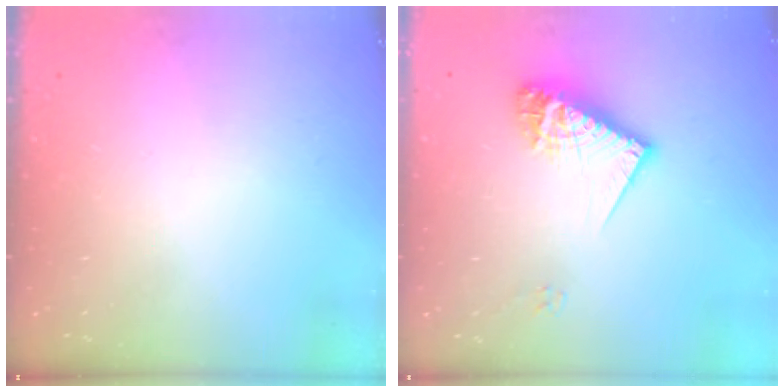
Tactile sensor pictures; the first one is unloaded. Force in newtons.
{"total": 13.3, "press": 13.2, "slide": 1.1}